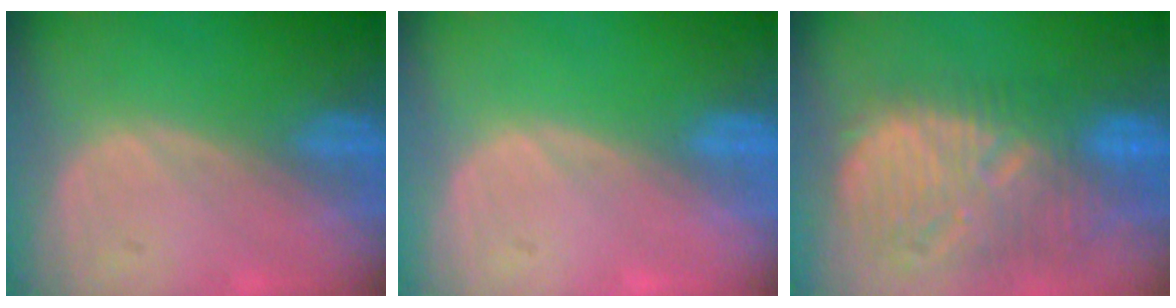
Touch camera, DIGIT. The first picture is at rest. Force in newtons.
{"total": 0.0}
{"total": 12.9, "press": 11.3, "slide": 6.3}